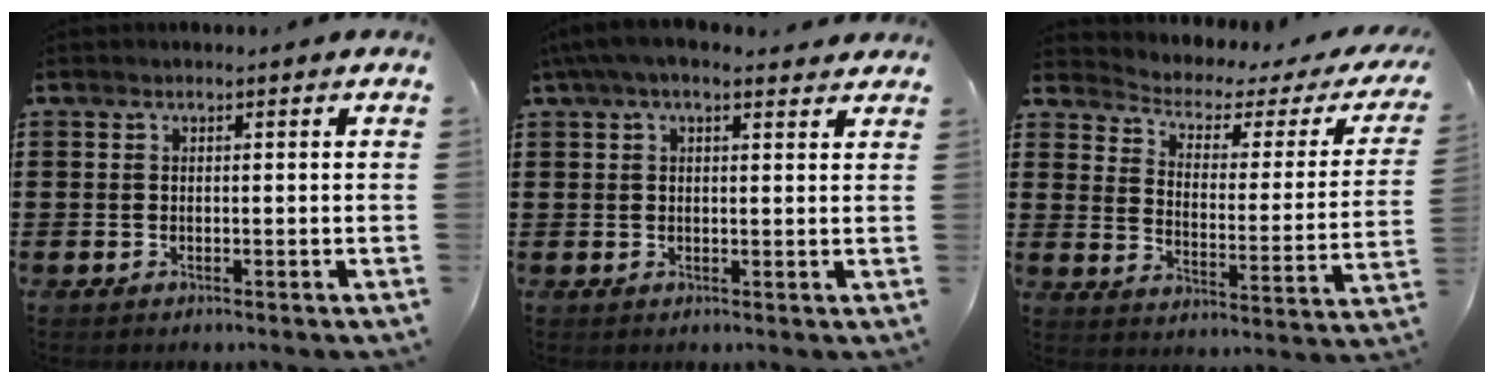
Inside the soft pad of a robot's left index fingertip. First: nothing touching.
{"total": 4.4, "force": [3.2, 1.1, 2.8], "torque": [-0.062, 0.003, 0.058]}
{"total": 2.3, "force": [1.5, 1.0, 1.5], "torque": [-0.046, -0.021, 0.014]}